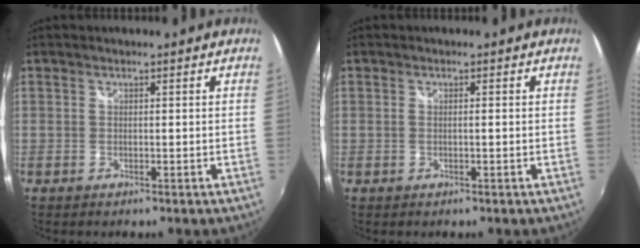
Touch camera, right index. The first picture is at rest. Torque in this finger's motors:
{"motor_torque": [-0.22, 0.12, 0.00, -0.01]}